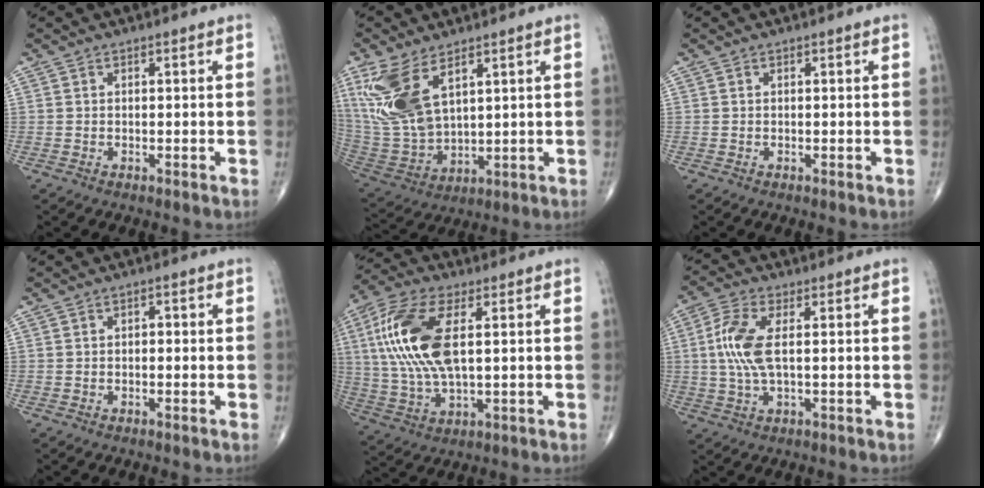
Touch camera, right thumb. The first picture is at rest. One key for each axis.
{"total": 14.9, "fx": 6.9, "fy": 7.4, "fz": 11.0, "tx": -0.229, "ty": -0.025, "tz": 0.157}
{"total": 0.0}
{"total": 1.0, "fx": 0.0, "fy": 0.6, "fz": 0.8, "tx": -0.008, "ty": 0.004, "tz": -0.003}
{"total": 16.9, "fx": 3.3, "fy": 7.4, "fz": 14.8, "tx": -0.326, "ty": 0.002, "tz": 0.063}
{"total": 8.2, "fx": 0.8, "fy": 3.1, "fz": 7.5, "tx": -0.185, "ty": 0.008, "tz": 0.016}